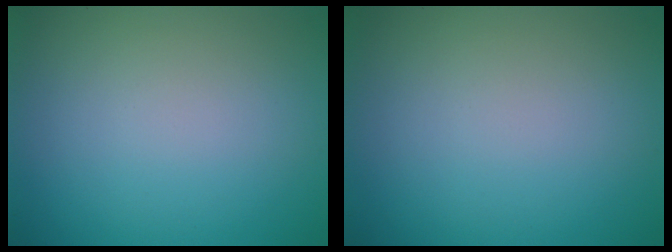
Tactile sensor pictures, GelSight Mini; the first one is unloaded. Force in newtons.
{"total": 0.0}